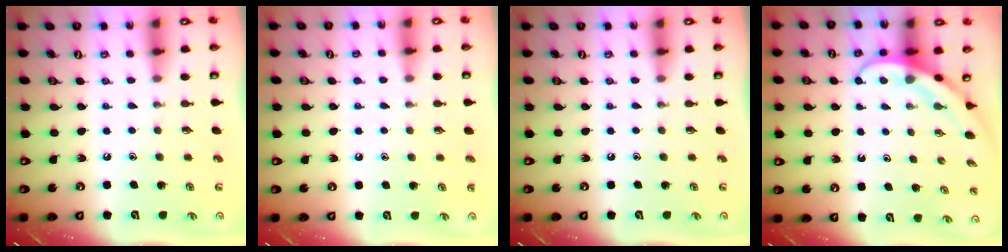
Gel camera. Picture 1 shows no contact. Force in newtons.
{"total": 3.1, "press": 3.1, "slide": 0.3}
{"total": 0.0}
{"total": 3.8, "press": 3.8, "slide": 0.3}